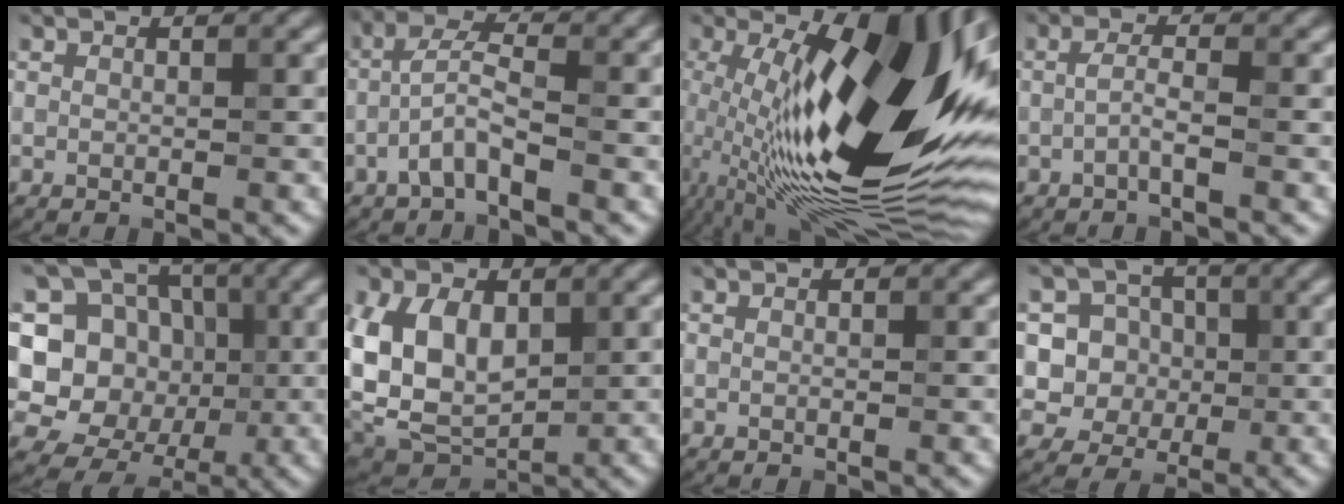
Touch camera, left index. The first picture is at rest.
{"total": 3.5, "force": [-1.6, 0.8, 3.1], "torque": [-0.067, 0.013, -0.039]}
{"total": 20.0, "force": [2.2, 7.4, 18.4], "torque": [-0.281, -0.003, 0.045]}
{"total": 1.8, "force": [-0.6, 0.2, 1.7], "torque": [-0.035, 0.005, -0.017]}
{"total": 14.4, "force": [1.0, 13.2, 5.7], "torque": [-0.167, 0.044, 0.013]}
{"total": 8.5, "force": [1.5, 6.0, 5.9], "torque": [-0.127, -0.009, 0.028]}
{"total": 0.0}
{"total": 6.8, "force": [0.7, 6.4, 2.1], "torque": [-0.034, 0.021, -0.002]}